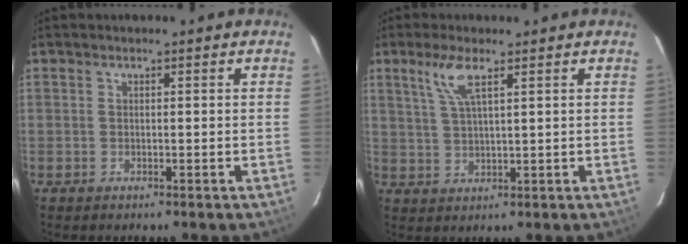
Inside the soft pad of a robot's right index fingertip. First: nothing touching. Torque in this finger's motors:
{"motor_torque": [0.46, 0.12, 0.42, 0.07]}